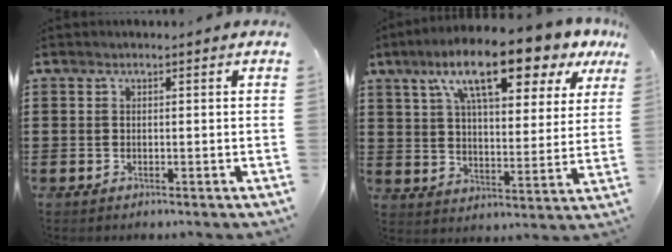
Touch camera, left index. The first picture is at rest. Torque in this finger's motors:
{"motor_torque": [1.67, -0.47, 1.05, 0.21]}